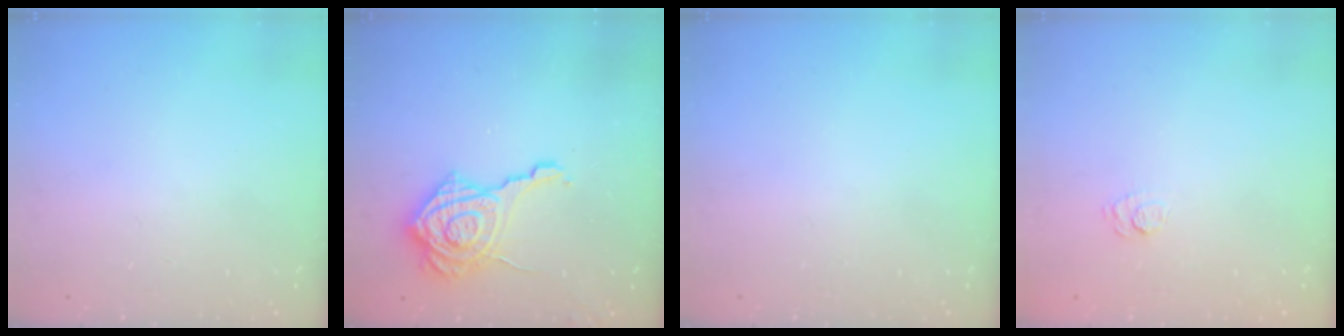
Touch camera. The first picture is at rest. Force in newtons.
{"total": 16.0, "press": 16.0, "slide": 1.2}
{"total": 0.0}
{"total": 8.2, "press": 8.0, "slide": 1.4}